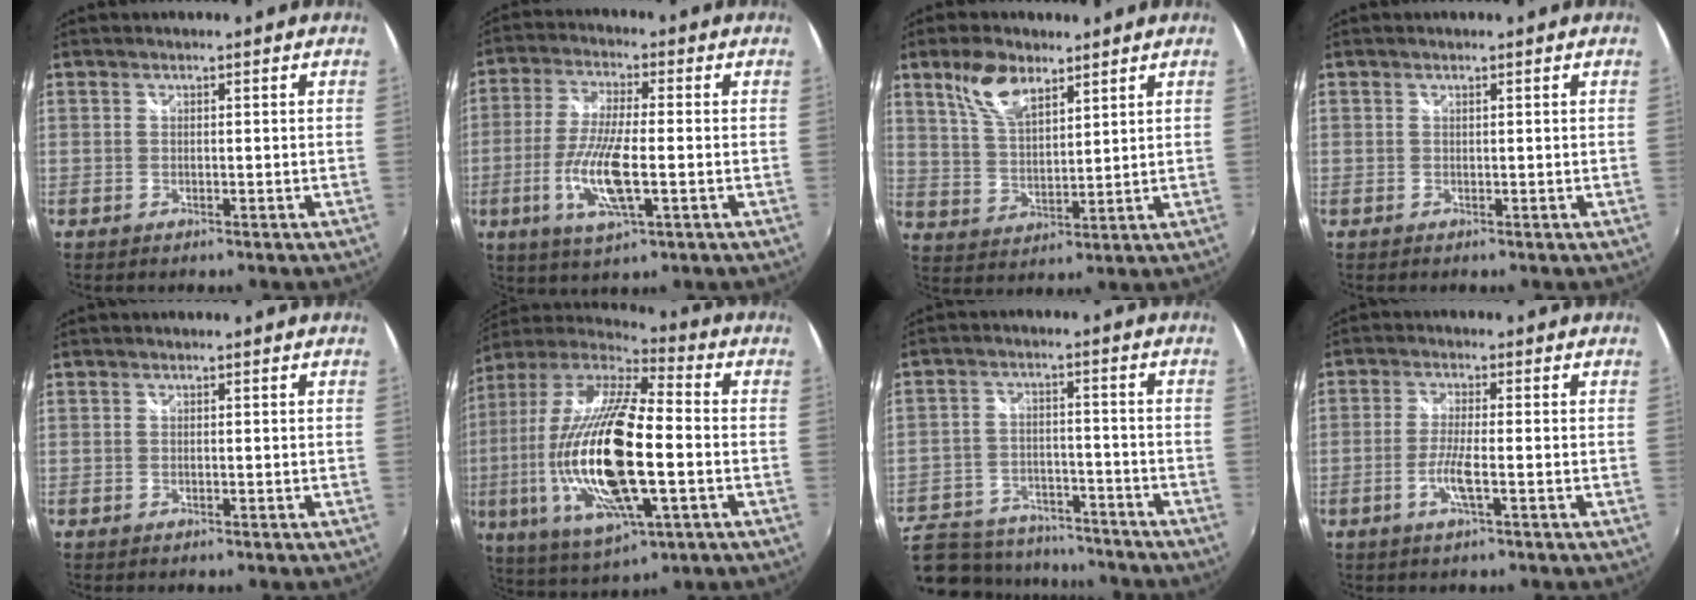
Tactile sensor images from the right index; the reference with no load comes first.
{"total": 11.5, "force": [-2.9, 2.6, 10.9], "torque": [-0.221, -0.012, -0.057]}
{"total": 8.8, "force": [5.7, 4.0, 5.3], "torque": [-0.103, 0.013, 0.116]}
{"total": 0.0}
{"total": 0.0}
{"total": 25.9, "force": [-3.7, 7.8, 24.5], "torque": [-0.463, -0.036, -0.069]}
{"total": 18.8, "force": [-13.4, 10.7, 7.9], "torque": [-0.205, -0.003, -0.182]}
{"total": 4.6, "force": [-1.8, 0.2, 4.2], "torque": [-0.088, -0.006, -0.037]}